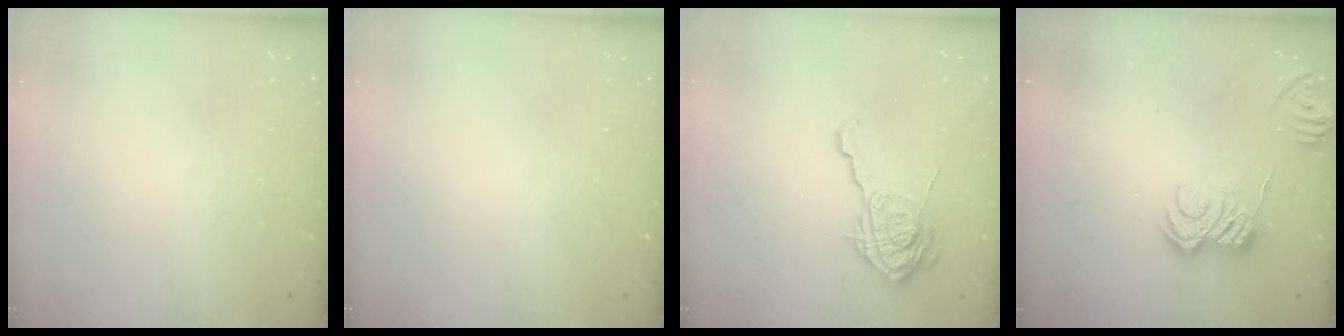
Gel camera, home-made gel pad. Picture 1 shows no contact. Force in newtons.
{"total": 0.0}
{"total": 16.1, "press": 16.1, "slide": 0.5}
{"total": 7.8, "press": 7.7, "slide": 0.9}